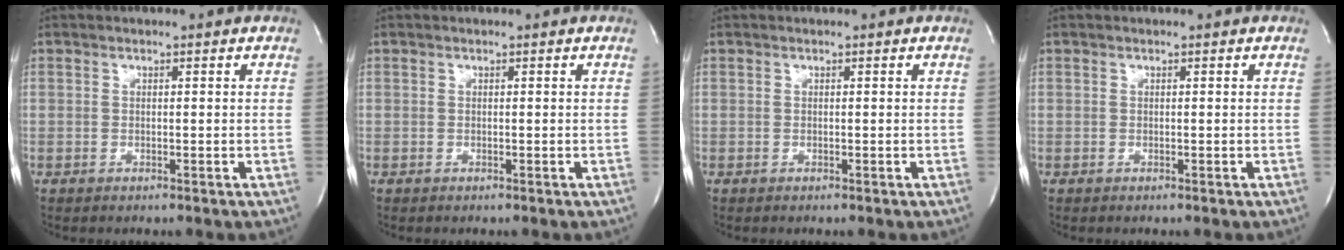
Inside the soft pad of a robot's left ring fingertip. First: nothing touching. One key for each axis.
{"total": 0.0}
{"total": 0.0}
{"total": 0.0}